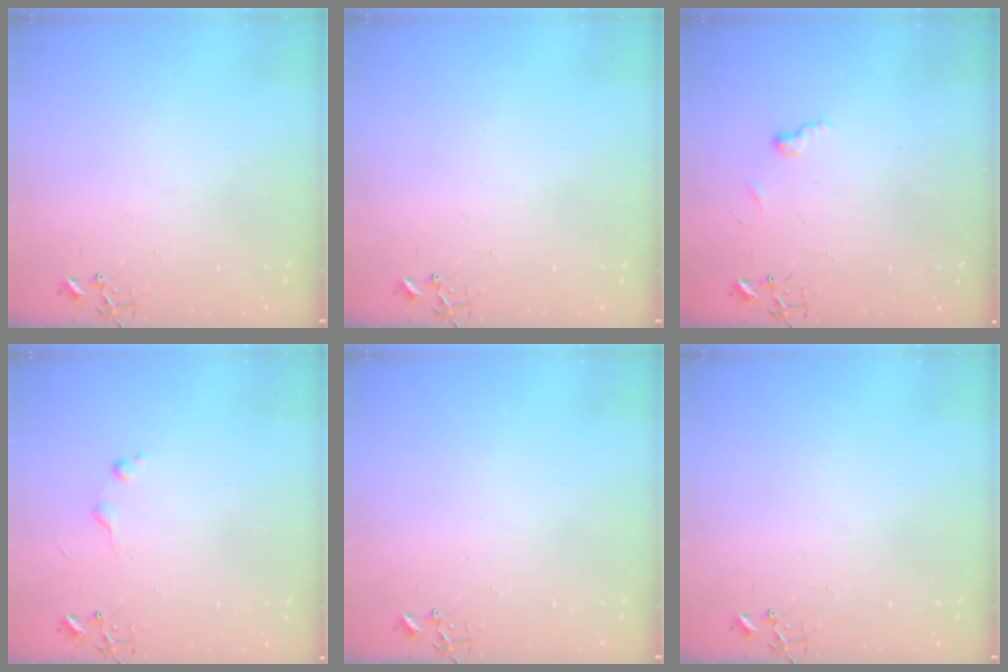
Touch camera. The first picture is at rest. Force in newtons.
{"total": 0.0}
{"total": 5.5, "press": 5.5, "slide": 0.6}
{"total": 6.8, "press": 6.7, "slide": 0.8}
{"total": 0.0}
{"total": 0.0}